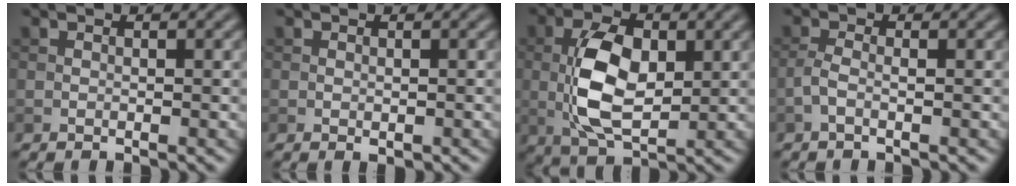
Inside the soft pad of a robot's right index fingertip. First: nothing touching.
{"total": 0.6, "force": [-0.2, 0.3, 0.5], "torque": [-0.006, -0.002, -0.001]}
{"total": 7.9, "force": [0.4, 4.4, 6.5], "torque": [-0.136, -0.002, 0.008]}
{"total": 1.5, "force": [-0.6, 0.4, 1.3], "torque": [-0.029, 0.001, -0.016]}